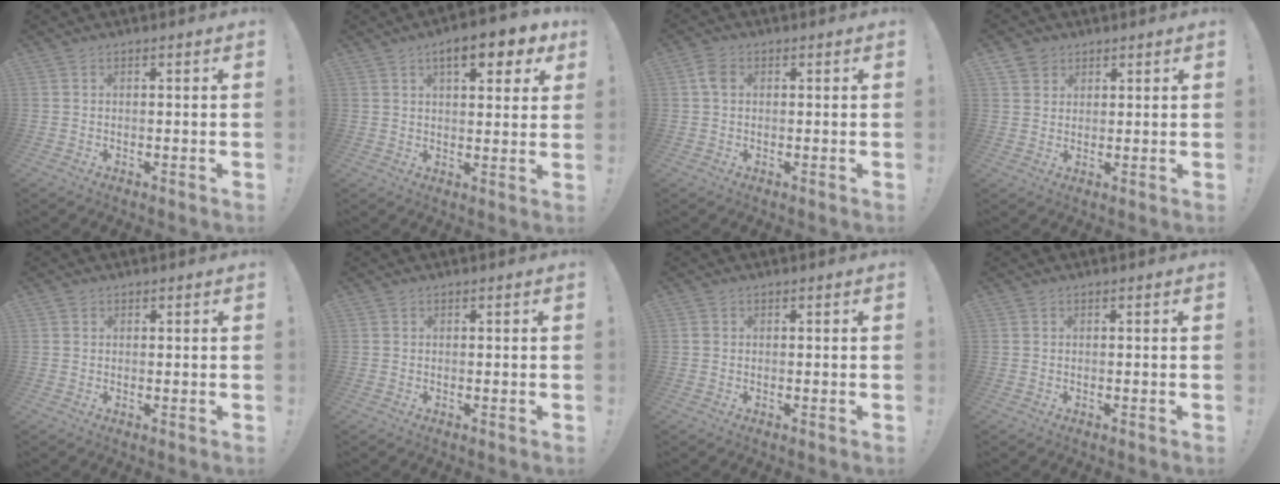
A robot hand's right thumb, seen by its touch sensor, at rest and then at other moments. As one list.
[{"total": 9.8, "force": [5.1, 3.6, 7.5], "torque": [-0.101, -0.016, 0.081]}, {"total": 3.8, "force": [0.8, 2.5, 2.7], "torque": [-0.047, 0.007, 0.016]}, {"total": 4.0, "force": [2.5, 3.1, 0.3], "torque": [0.003, -0.015, 0.044]}, {"total": 0.8, "force": [0.4, 0.7, -0.1], "torque": [0.001, 0.001, 0.008]}, {"total": 0.0}, {"total": 0.7, "force": [0.0, 0.6, 0.4], "torque": [-0.011, 0.005, 0.002]}, {"total": 0.0}]